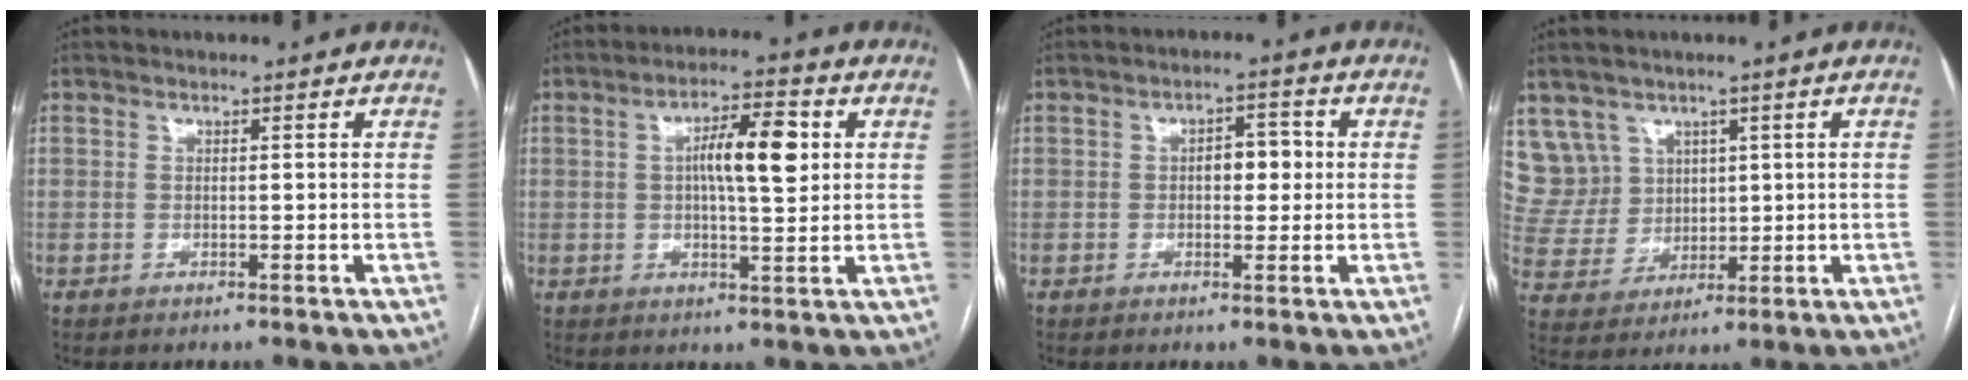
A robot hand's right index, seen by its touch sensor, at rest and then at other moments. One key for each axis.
{"total": 8.5, "fx": 1.7, "fy": 2.0, "fz": 8.1, "tx": -0.139, "ty": 0.016, "tz": 0.026}
{"total": 4.0, "fx": 0.3, "fy": 2.0, "fz": 3.4, "tx": -0.048, "ty": 0.014, "tz": 0.005}
{"total": 8.1, "fx": 4.6, "fy": 6.7, "fz": 0.0, "tx": -0.006, "ty": 0.028, "tz": 0.106}